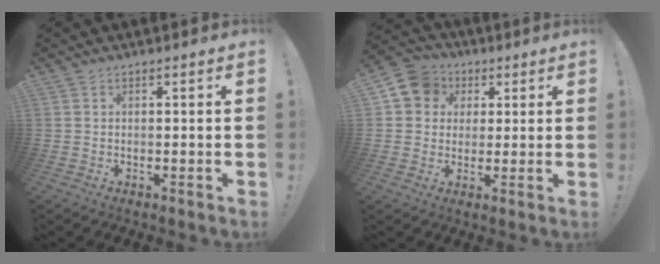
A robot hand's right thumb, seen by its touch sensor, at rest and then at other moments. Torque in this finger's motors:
{"motor_torque": [0.31, 1.25, 0.16, -0.13, 0.00]}